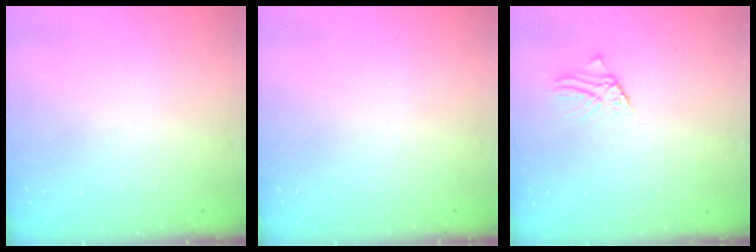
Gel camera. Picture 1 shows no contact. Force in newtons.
{"total": 0.0}
{"total": 1.2, "press": 1.2, "slide": 0.1}